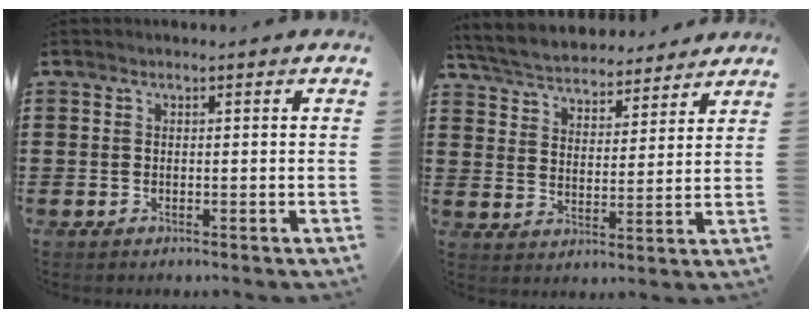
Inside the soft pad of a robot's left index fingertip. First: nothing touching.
{"total": 5.1, "force": [5.1, 0.5, 0.5], "torque": [-0.037, -0.032, 0.087]}